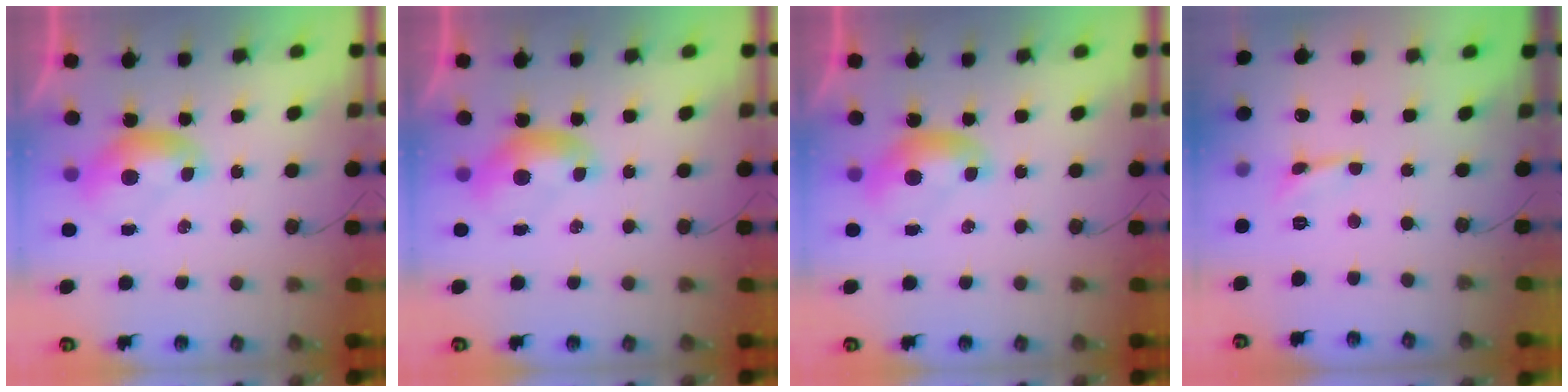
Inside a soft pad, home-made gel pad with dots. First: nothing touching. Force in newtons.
{"total": 0.0}
{"total": 0.0}
{"total": 0.0}